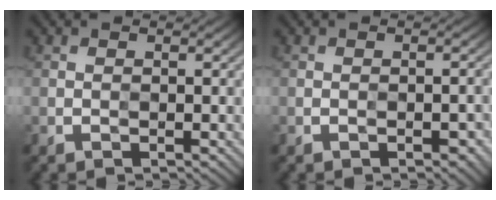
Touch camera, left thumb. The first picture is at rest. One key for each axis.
{"total": 2.4, "fx": -1.6, "fy": 0.8, "fz": 1.6, "tx": -0.015, "ty": 0.002, "tz": -0.015}